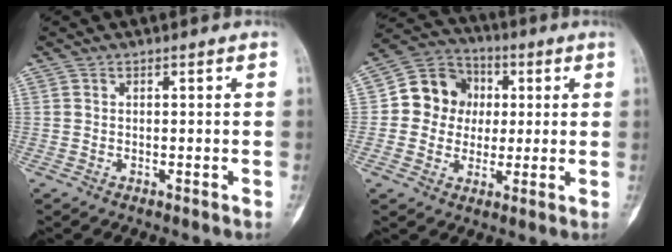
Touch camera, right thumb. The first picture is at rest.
{"total": 11.3, "force": [1.0, 10.3, 4.5], "torque": [-0.032, 0.017, 0.008]}